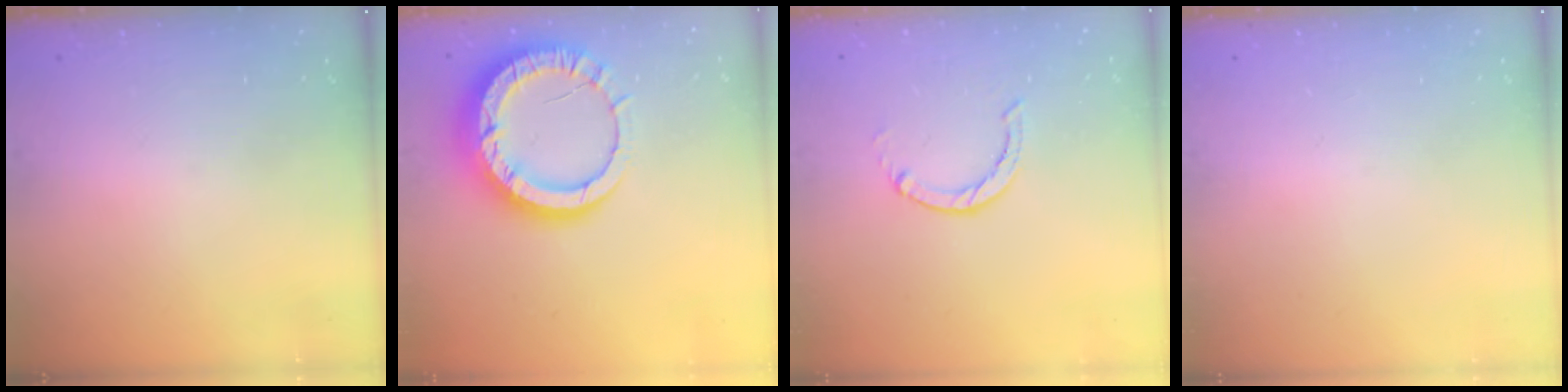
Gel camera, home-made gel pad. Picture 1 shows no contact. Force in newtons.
{"total": 14.9, "press": 14.8, "slide": 1.5}
{"total": 0.6, "press": 0.6, "slide": 0.2}
{"total": 0.0}